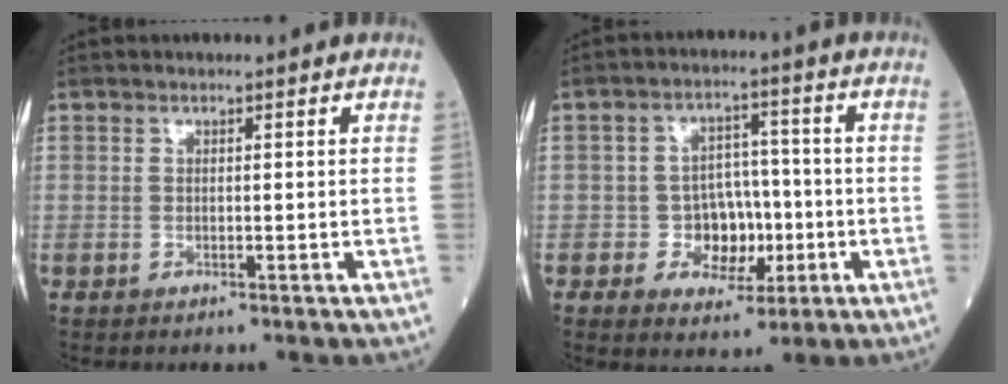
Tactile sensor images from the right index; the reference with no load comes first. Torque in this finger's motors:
{"motor_torque": [0.21, -0.16, 0.09, 0.01]}